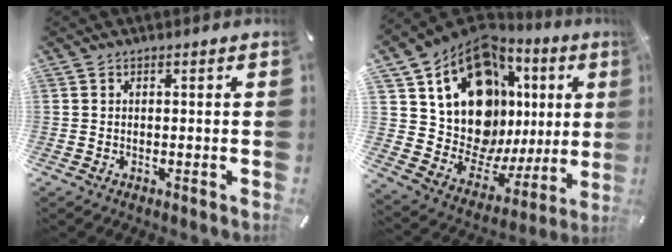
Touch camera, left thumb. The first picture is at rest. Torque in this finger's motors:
{"motor_torque": [2.08, 2.04, 1.46, 0.38, 0.30]}